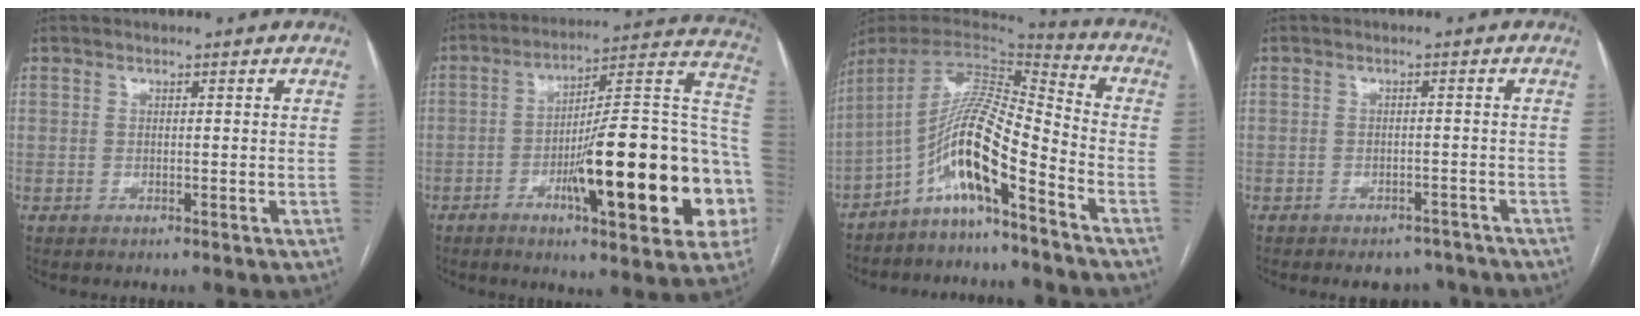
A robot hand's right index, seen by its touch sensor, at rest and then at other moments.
{"total": 25.6, "force": [-6.9, 4.4, 24.3], "torque": [-0.277, 0.019, -0.093]}
{"total": 12.7, "force": [-7.2, 0.8, 10.4], "torque": [-0.189, 0.017, -0.128]}
{"total": 5.2, "force": [-4.6, 2.3, 1.0], "torque": [-0.001, 0.007, -0.059]}